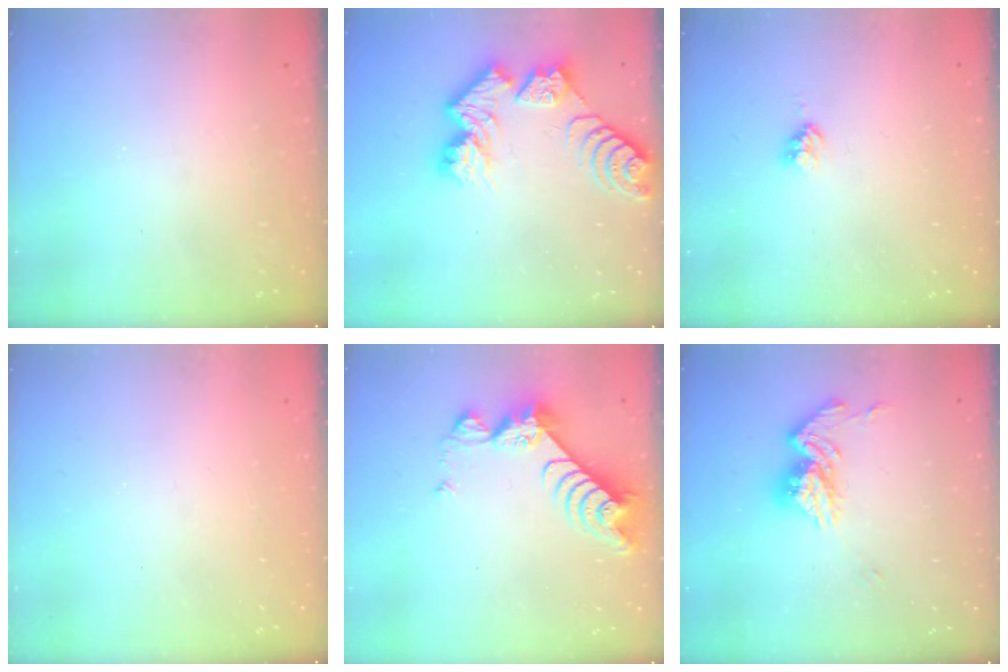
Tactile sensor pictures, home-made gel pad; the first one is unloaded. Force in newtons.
{"total": 12.7, "press": 12.6, "slide": 1.0}
{"total": 3.9, "press": 3.9, "slide": 0.4}
{"total": 0.0}
{"total": 8.8, "press": 8.7, "slide": 0.9}
{"total": 13.6, "press": 13.5, "slide": 1.3}